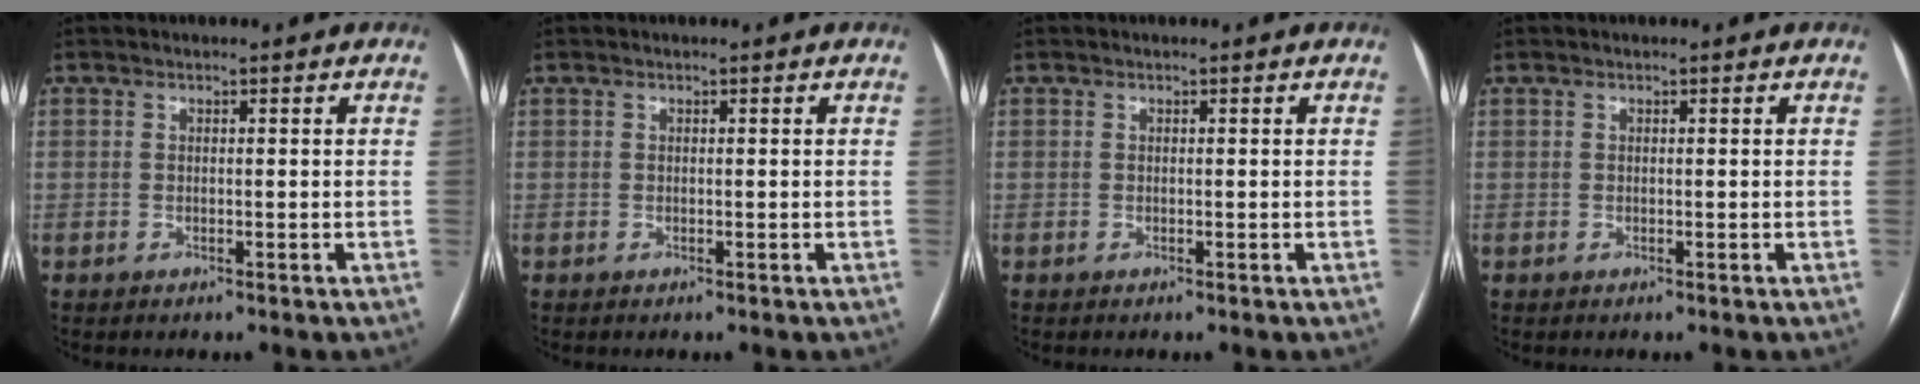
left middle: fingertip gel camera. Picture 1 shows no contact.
{"total": 0.0}
{"total": 0.0}
{"total": 0.0}